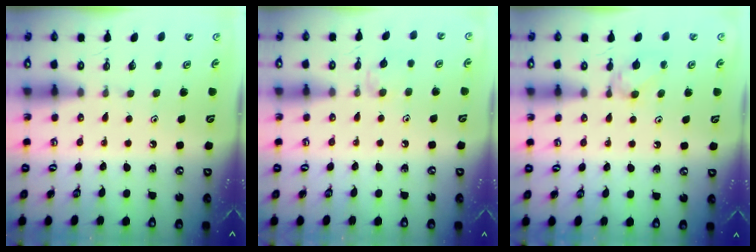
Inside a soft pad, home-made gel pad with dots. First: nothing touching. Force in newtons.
{"total": 5.4, "press": 5.3, "slide": 1.0}
{"total": 4.5, "press": 4.5, "slide": 0.5}